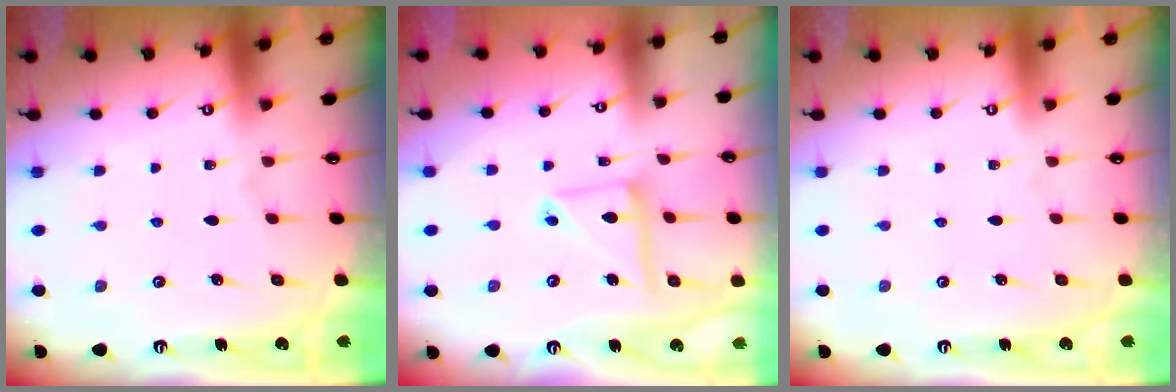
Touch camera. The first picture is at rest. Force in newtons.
{"total": 10.3, "press": 10.3, "slide": 1.0}
{"total": 0.0}